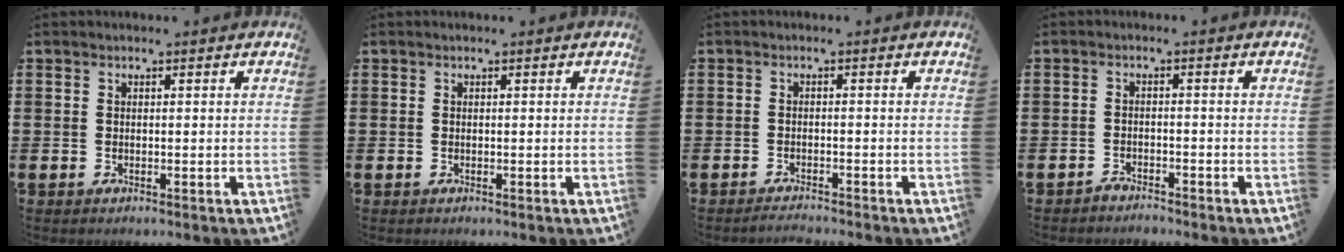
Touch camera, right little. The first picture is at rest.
{"total": 0.0}
{"total": 1.1, "force": [-1.1, -0.2, 0.1], "torque": [-0.003, 0.000, -0.022]}
{"total": 1.7, "force": [-1.6, 0.0, -0.3], "torque": [-0.001, 0.005, -0.035]}